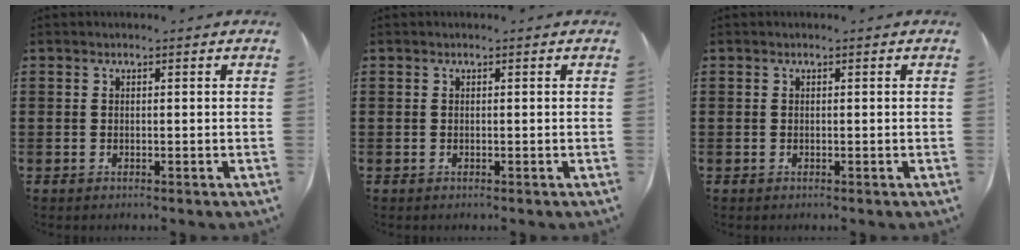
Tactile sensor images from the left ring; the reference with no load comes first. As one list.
[{"total": 0.0}, {"total": 0.0}]